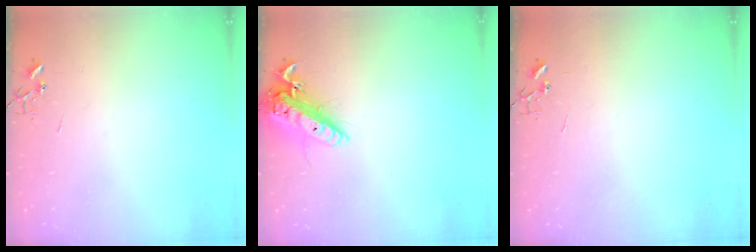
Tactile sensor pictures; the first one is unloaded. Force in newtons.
{"total": 16.4, "press": 16.1, "slide": 3.0}
{"total": 0.0}